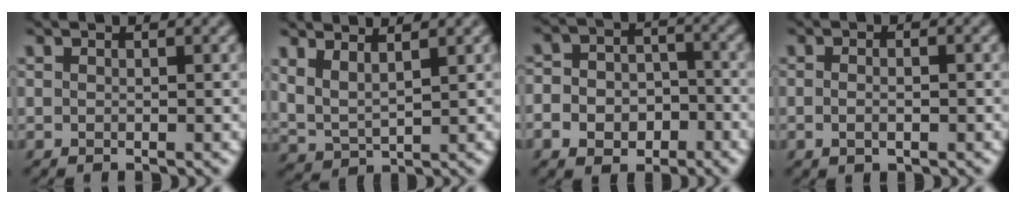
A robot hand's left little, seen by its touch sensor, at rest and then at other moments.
{"total": 3.0, "force": [1.8, 1.1, 2.2], "torque": [-0.058, -0.001, 0.039]}
{"total": 7.6, "force": [-3.4, 6.3, 2.8], "torque": [-0.053, -0.013, -0.075]}
{"total": 1.4, "force": [-0.5, 0.6, 1.2], "torque": [-0.021, 0.002, -0.010]}